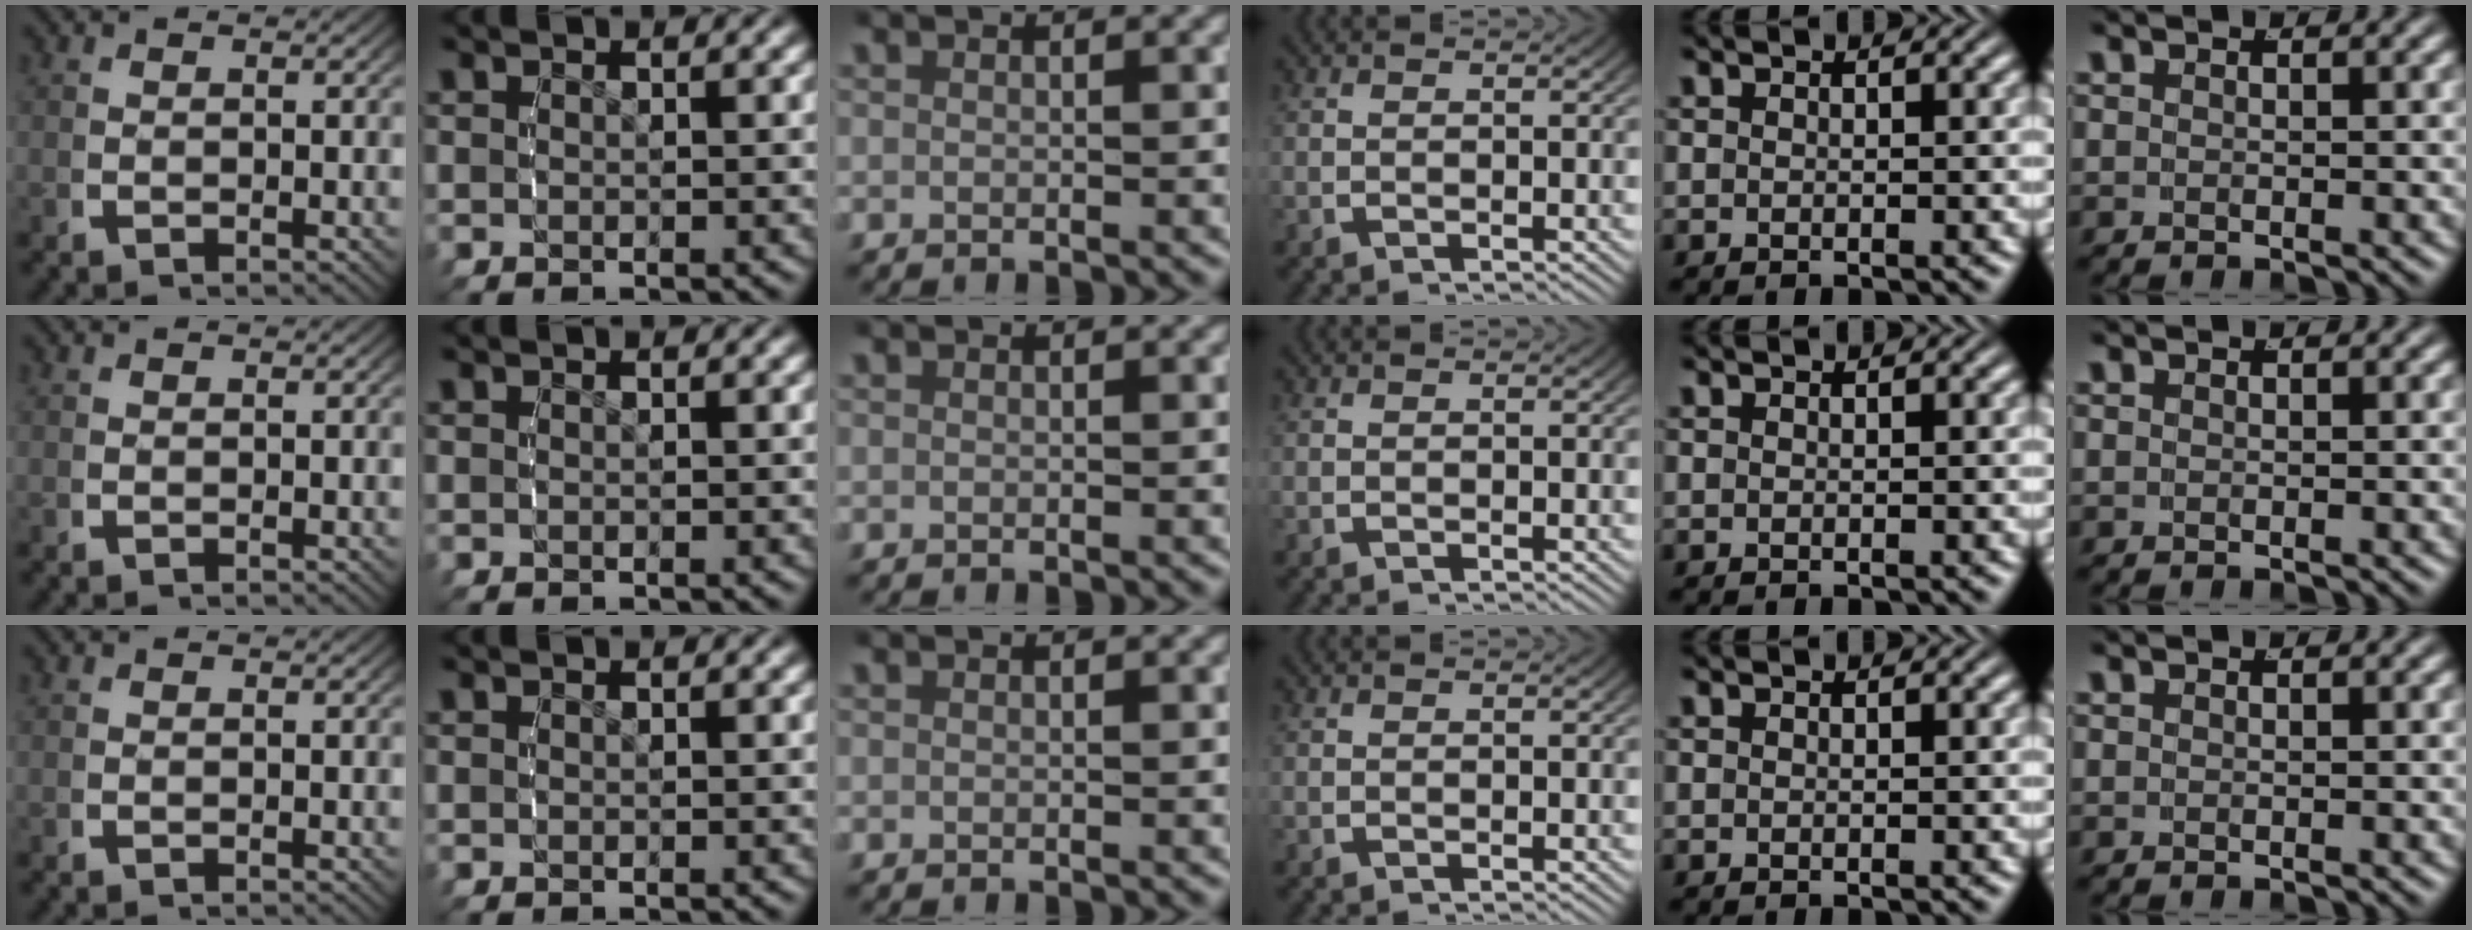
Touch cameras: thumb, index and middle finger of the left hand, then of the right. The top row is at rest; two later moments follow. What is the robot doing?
{"motion": "reach", "object": "pencil case"}